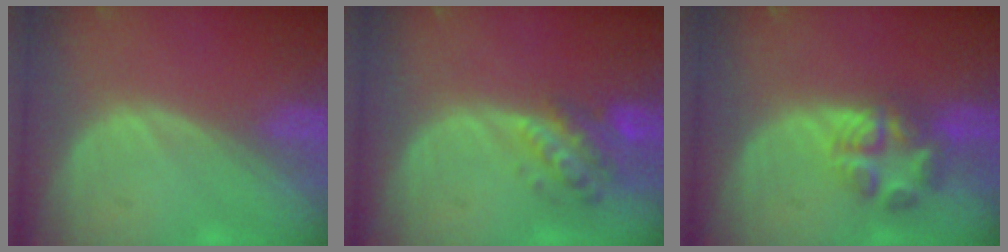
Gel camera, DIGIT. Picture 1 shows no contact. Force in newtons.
{"total": 6.1, "press": 5.8, "slide": 2.0}
{"total": 6.0, "press": 5.9, "slide": 0.7}